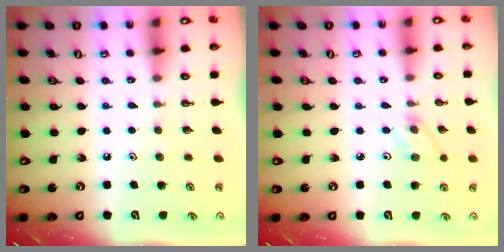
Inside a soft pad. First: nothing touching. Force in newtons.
{"total": 3.3, "press": 3.3, "slide": 0.4}